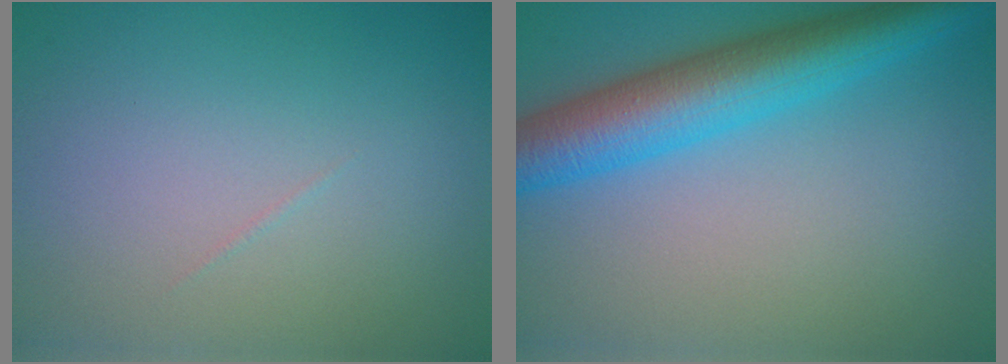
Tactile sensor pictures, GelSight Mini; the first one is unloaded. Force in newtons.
{"total": 7.5, "press": 7.5, "slide": 0.2}